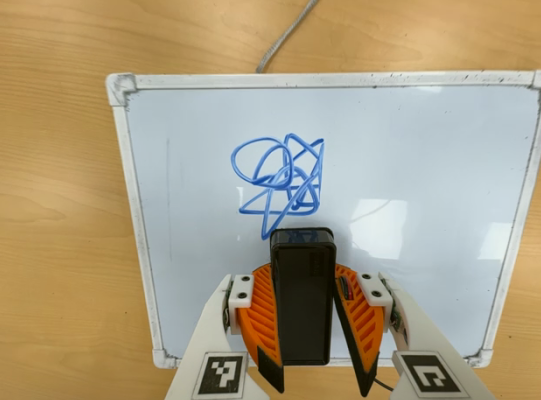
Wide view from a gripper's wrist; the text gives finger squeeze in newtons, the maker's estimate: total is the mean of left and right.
{"total": 8.6, "left": 8.2, "right": 9.0}